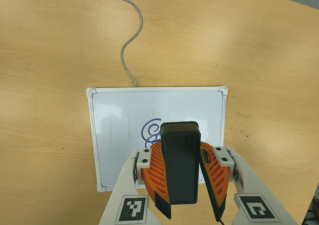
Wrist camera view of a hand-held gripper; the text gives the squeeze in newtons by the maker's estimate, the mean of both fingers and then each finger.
{"total": 10.8, "left": 10.4, "right": 11.3}